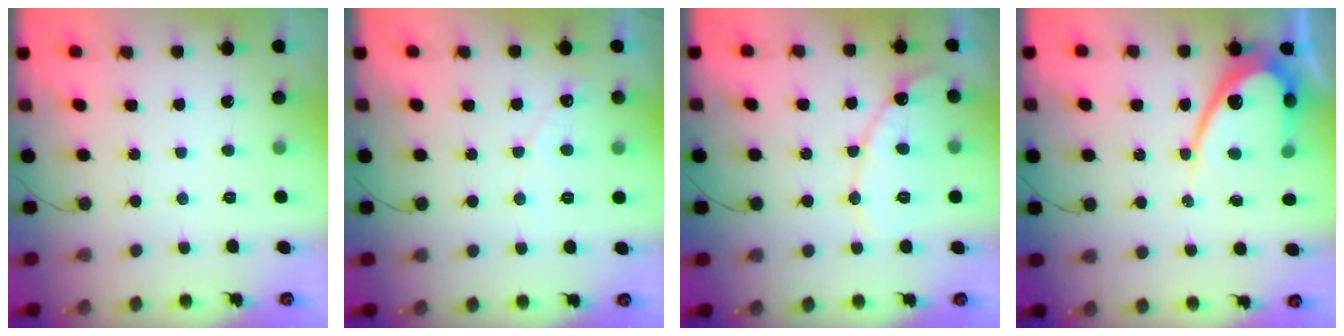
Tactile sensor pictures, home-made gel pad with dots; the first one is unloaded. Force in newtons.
{"total": 3.1, "press": 3.1, "slide": 0.1}
{"total": 12.5, "press": 12.5, "slide": 1.1}
{"total": 12.6, "press": 12.6, "slide": 0.9}